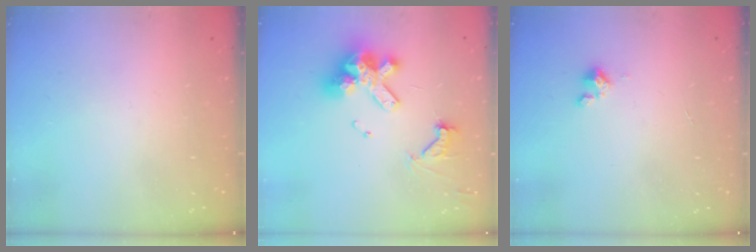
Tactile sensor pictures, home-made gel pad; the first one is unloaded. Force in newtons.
{"total": 16.0, "press": 15.9, "slide": 1.9}
{"total": 0.9, "press": 0.9, "slide": 0.2}